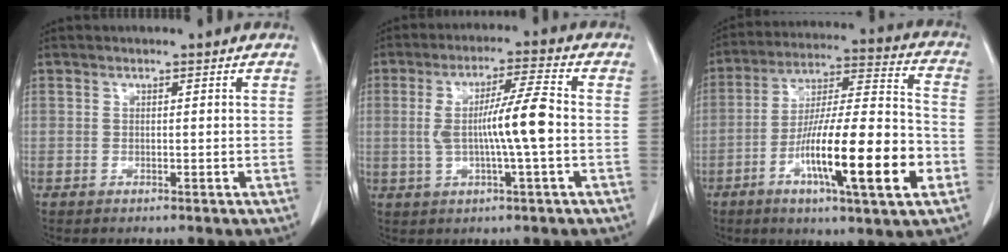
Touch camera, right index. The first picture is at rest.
{"total": 8.8, "force": [-0.6, -0.1, 8.8], "torque": [-0.161, 0.007, -0.012]}
{"total": 19.7, "force": [-7.1, 1.7, 18.3], "torque": [-0.301, -0.010, -0.115]}